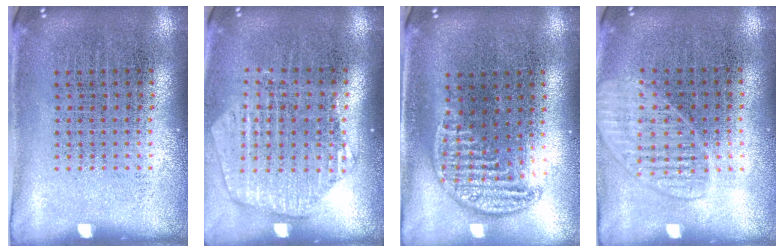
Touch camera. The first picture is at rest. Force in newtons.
{"total": 1.7, "press": 1.6, "slide": 0.7}
{"total": 1.1, "press": 1.0, "slide": 0.4}
{"total": 1.5, "press": 1.4, "slide": 0.5}